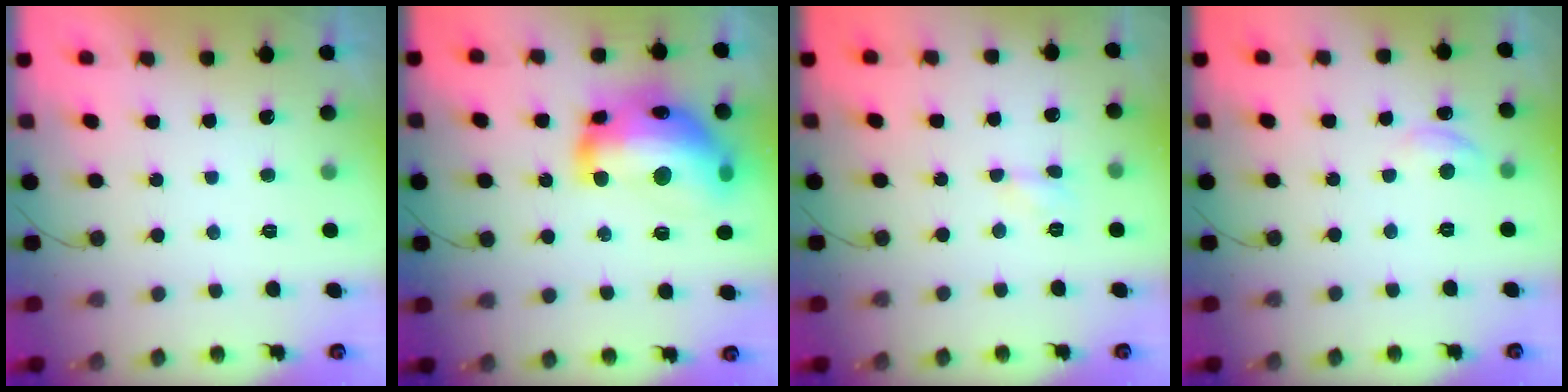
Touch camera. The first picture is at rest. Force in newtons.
{"total": 24.3, "press": 24.2, "slide": 1.8}
{"total": 2.9, "press": 2.9, "slide": 0.3}
{"total": 5.8, "press": 5.8, "slide": 0.3}